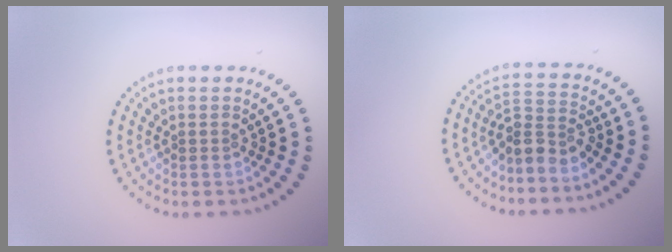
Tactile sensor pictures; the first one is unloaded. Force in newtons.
{"total": 2.8, "press": 2.0, "slide": 1.9}